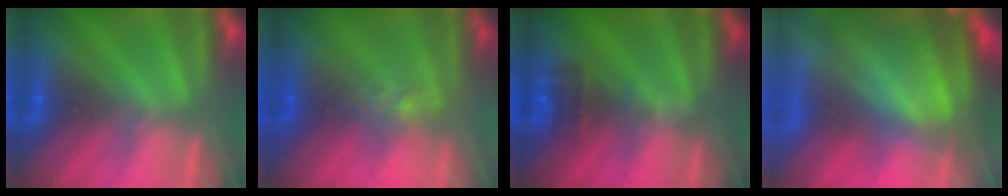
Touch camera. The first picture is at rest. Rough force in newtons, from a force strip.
{"total": 4.8}
{"total": 2.7}
{"total": 8.9}